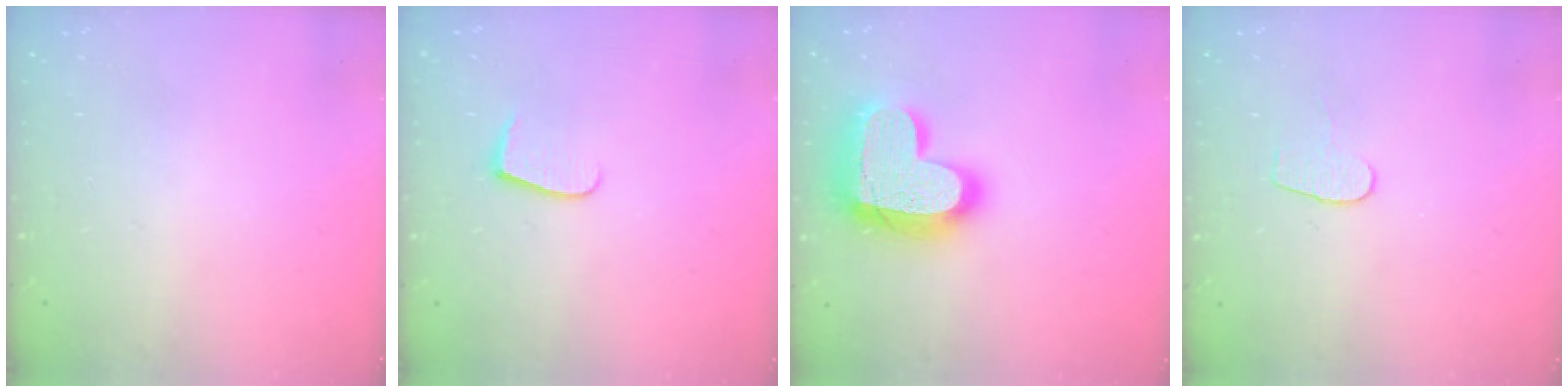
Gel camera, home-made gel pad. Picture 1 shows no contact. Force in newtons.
{"total": 6.2, "press": 6.2, "slide": 0.6}
{"total": 21.5, "press": 21.5, "slide": 1.6}
{"total": 5.4, "press": 5.4, "slide": 0.6}